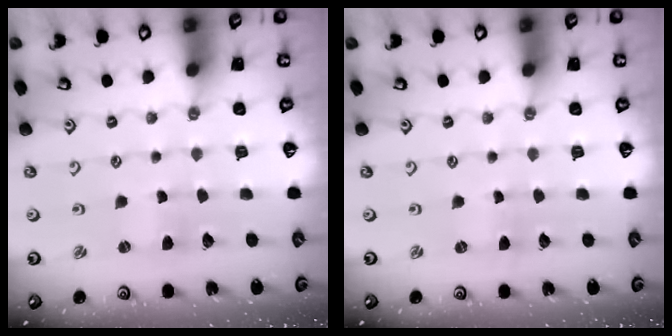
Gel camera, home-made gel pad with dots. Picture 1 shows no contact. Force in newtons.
{"total": 0.0}